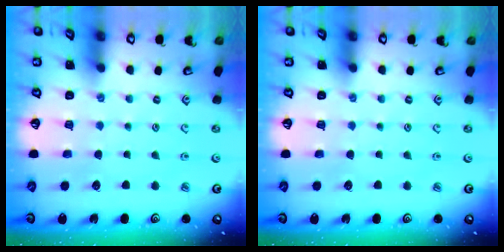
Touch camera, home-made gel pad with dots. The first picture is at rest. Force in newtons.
{"total": 0.0}